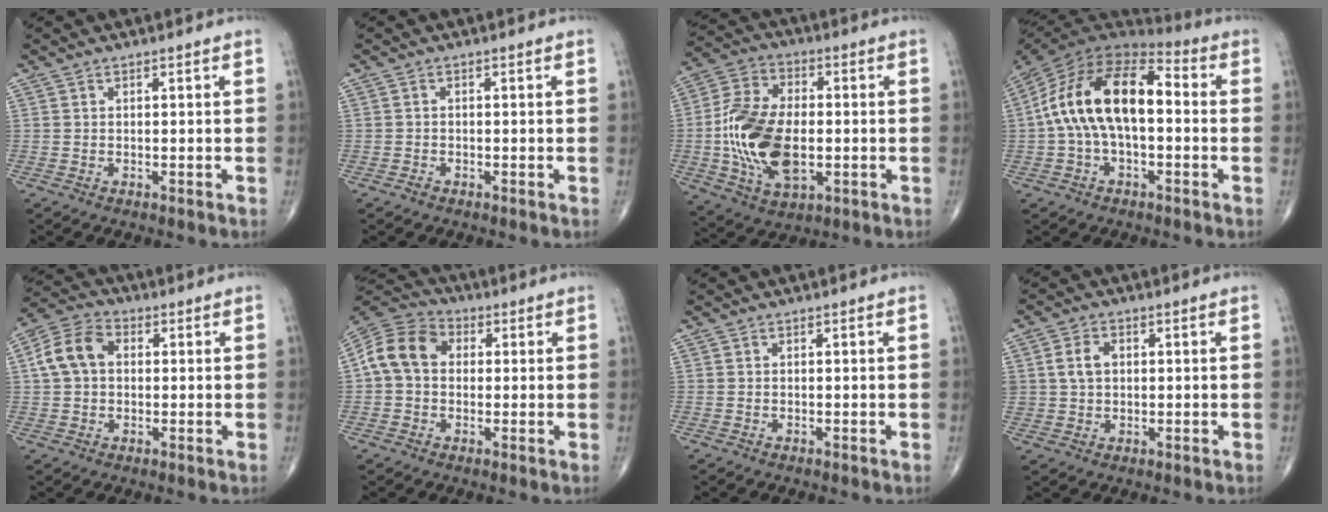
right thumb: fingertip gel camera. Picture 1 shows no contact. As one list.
[{"total": 0.8, "force": [-0.6, 0.5, 0.2], "torque": [-0.002, 0.001, -0.014]}, {"total": 17.9, "force": [-1.9, 10.4, 14.4], "torque": [-0.274, 0.009, -0.029]}, {"total": 18.9, "force": [0.4, 10.0, 16.0], "torque": [-0.289, 0.046, -0.003]}, {"total": 8.5, "force": [1.2, 6.3, 5.7], "torque": [-0.108, 0.025, 0.014]}, {"total": 10.6, "force": [1.0, 8.2, 6.6], "torque": [-0.114, 0.031, 0.004]}, {"total": 0.0}, {"total": 4.5, "force": [0.8, 3.4, 2.9], "torque": [-0.045, 0.002, 0.015]}]